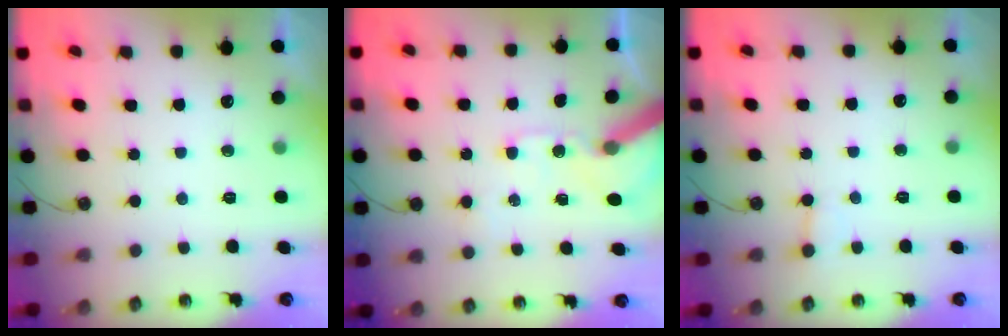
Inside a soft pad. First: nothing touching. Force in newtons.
{"total": 12.8, "press": 12.6, "slide": 2.3}
{"total": 2.0, "press": 2.0, "slide": 0.1}